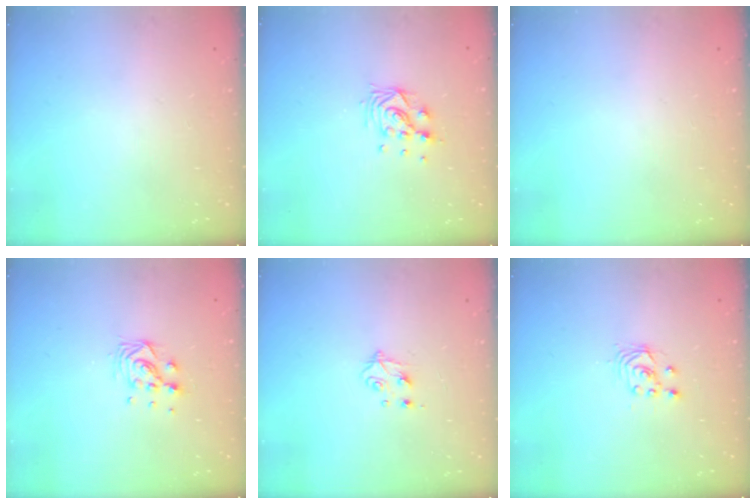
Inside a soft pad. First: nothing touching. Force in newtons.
{"total": 9.3, "press": 9.3, "slide": 0.9}
{"total": 0.0}
{"total": 7.9, "press": 7.9, "slide": 0.5}
{"total": 4.7, "press": 4.6, "slide": 0.6}
{"total": 2.5, "press": 2.5, "slide": 0.2}